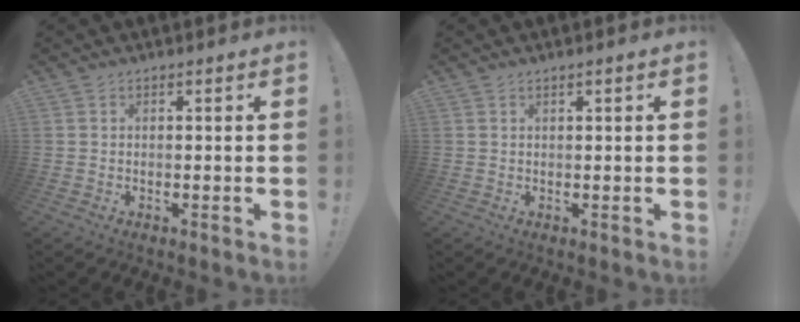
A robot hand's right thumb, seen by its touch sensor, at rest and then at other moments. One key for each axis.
{"total": 0.9, "fx": 0.6, "fy": 0.0, "fz": 0.7, "tx": -0.010, "ty": -0.001, "tz": 0.009}